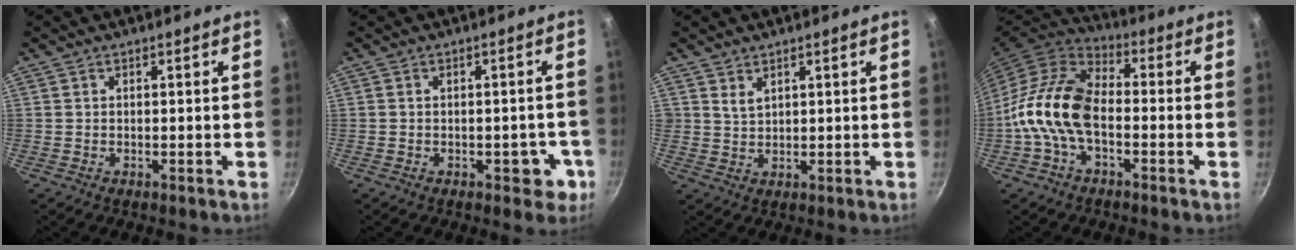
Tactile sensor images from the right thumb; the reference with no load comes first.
{"total": 4.6, "force": [-1.7, 2.8, 3.2], "torque": [-0.010, 0.018, -0.016]}
{"total": 2.3, "force": [1.6, 1.3, 1.1], "torque": [-0.017, -0.011, 0.033]}
{"total": 13.9, "force": [-2.9, 8.1, 10.9], "torque": [-0.199, 0.040, -0.069]}